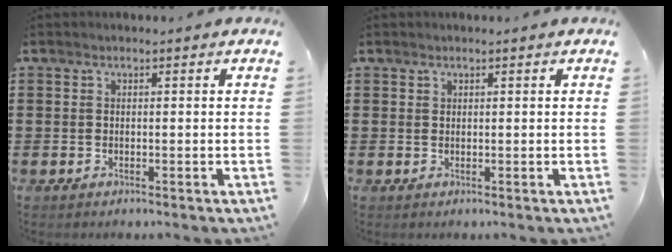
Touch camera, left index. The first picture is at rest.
{"total": 0.5, "force": [0.4, 0.4, 0.1], "torque": [-0.004, 0.002, 0.008]}